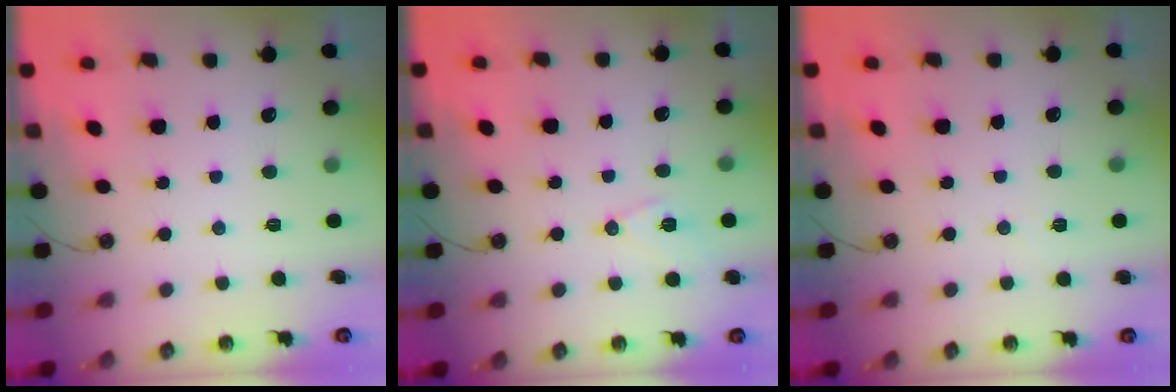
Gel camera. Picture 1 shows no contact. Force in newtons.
{"total": 8.6, "press": 7.9, "slide": 3.5}
{"total": 2.6, "press": 2.5, "slide": 0.8}